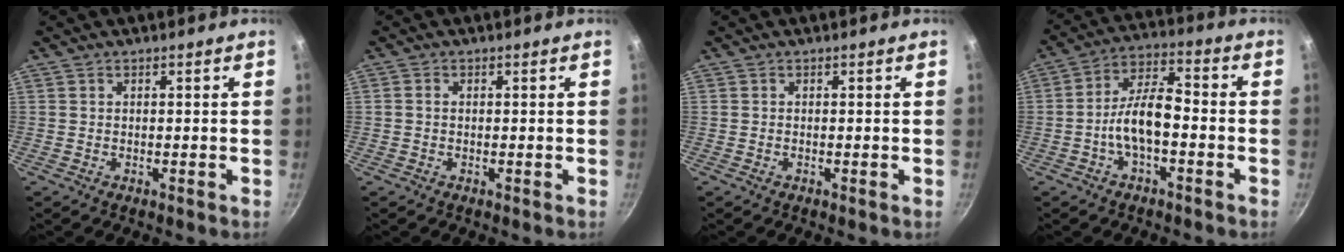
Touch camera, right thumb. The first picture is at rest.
{"total": 0.8, "force": [-0.1, 0.6, 0.5], "torque": [-0.008, 0.005, -0.003]}
{"total": 0.0}
{"total": 9.3, "force": [-2.7, 4.1, 7.9], "torque": [-0.134, 0.044, -0.056]}